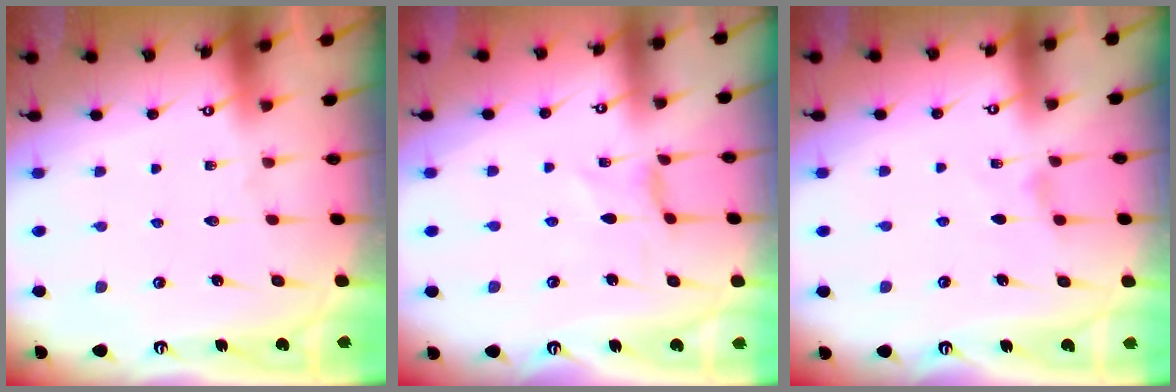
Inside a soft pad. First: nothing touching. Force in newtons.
{"total": 0.0}
{"total": 2.1, "press": 2.1, "slide": 0.4}